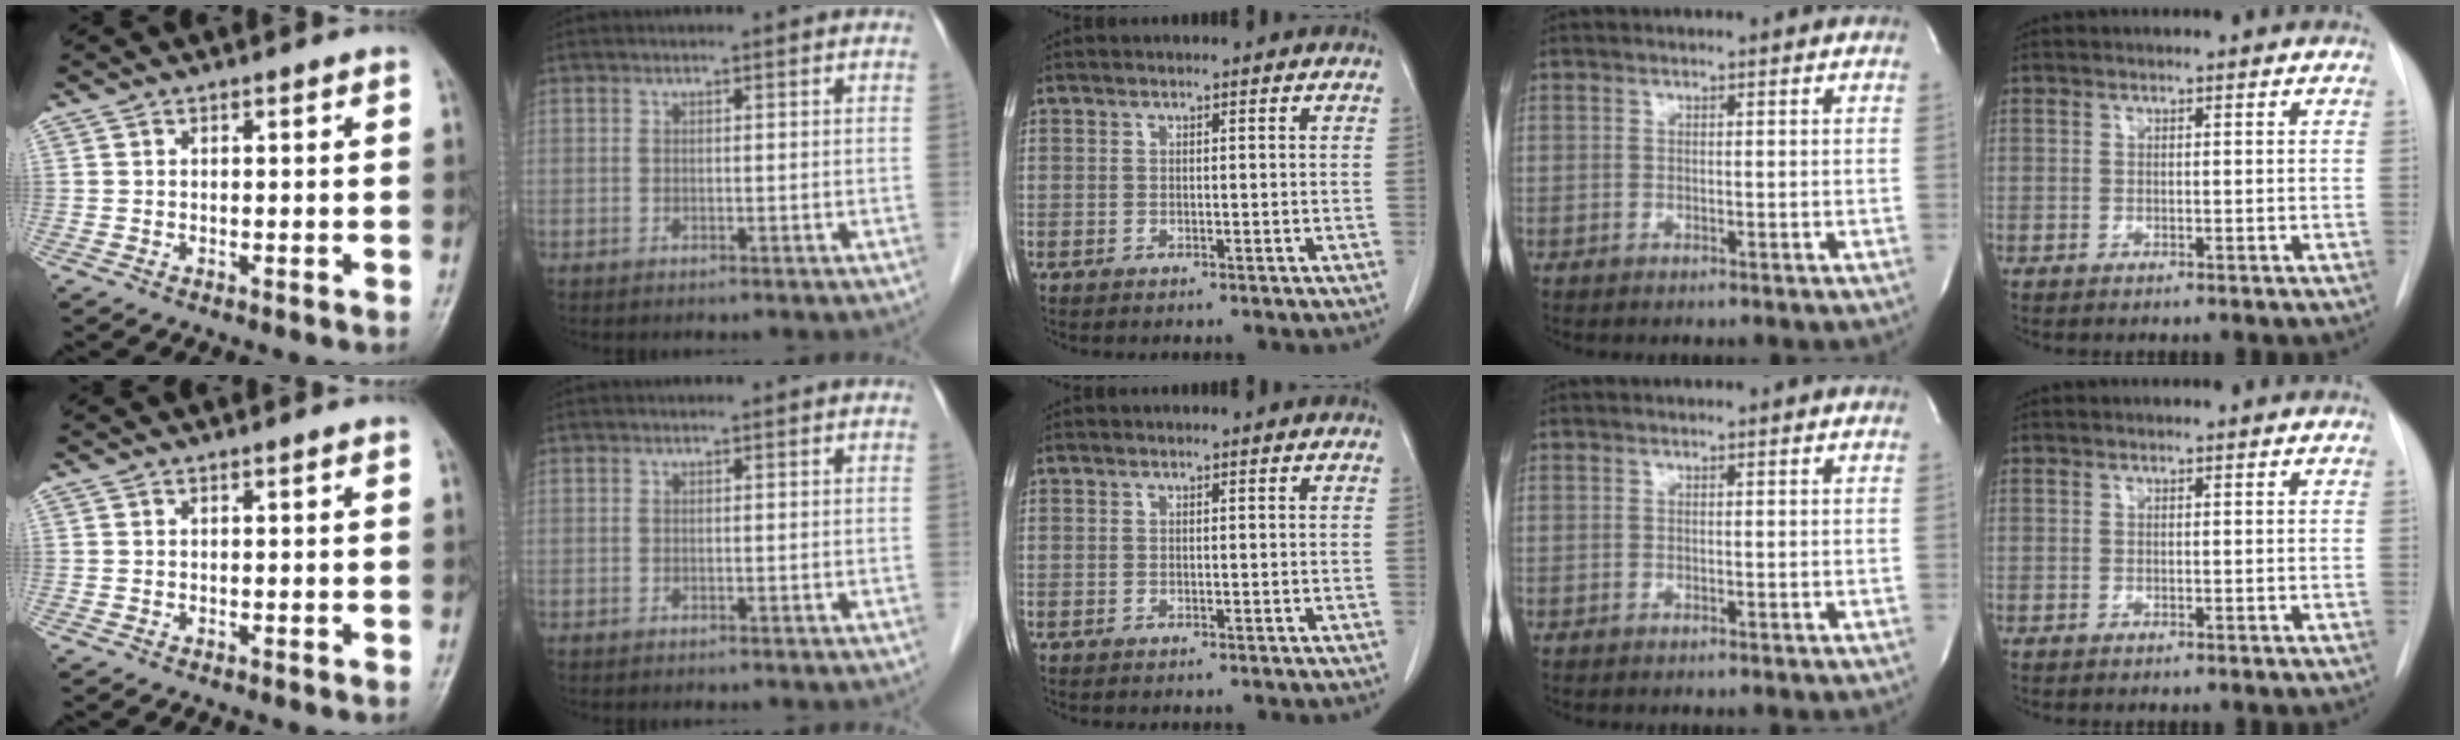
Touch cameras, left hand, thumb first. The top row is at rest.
{}